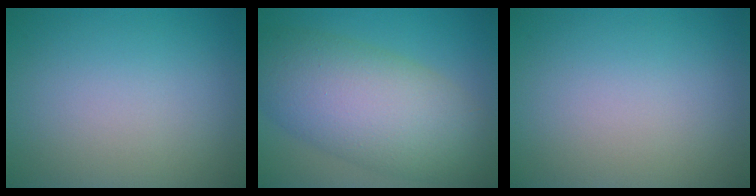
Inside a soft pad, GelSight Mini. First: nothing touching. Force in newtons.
{"total": 9.9, "press": 9.9, "slide": 0.3}
{"total": 0.0}